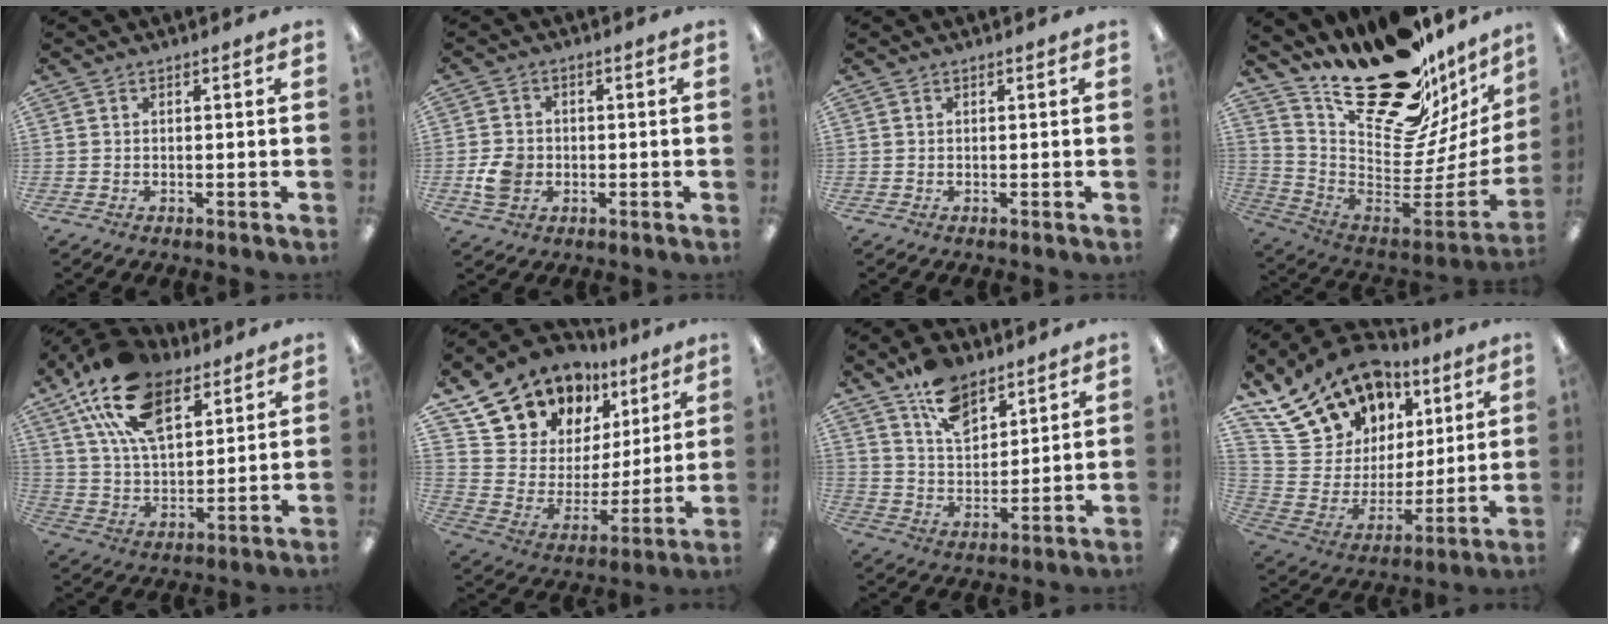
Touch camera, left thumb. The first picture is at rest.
{"total": 6.2, "force": [-1.6, 5.2, 3.0], "torque": [-0.055, 0.007, -0.027]}
{"total": 0.0}
{"total": 25.5, "force": [18.4, 11.0, 13.8], "torque": [-0.166, -0.145, 0.329]}
{"total": 19.7, "force": [11.6, 10.5, 12.0], "torque": [-0.220, -0.037, 0.211]}
{"total": 14.7, "force": [11.8, 8.7, 1.4], "torque": [-0.060, -0.095, 0.227]}
{"total": 12.1, "force": [8.5, 6.7, 5.4], "torque": [-0.092, -0.042, 0.157]}
{"total": 18.6, "force": [13.9, 11.4, 4.7], "torque": [-0.113, -0.090, 0.274]}